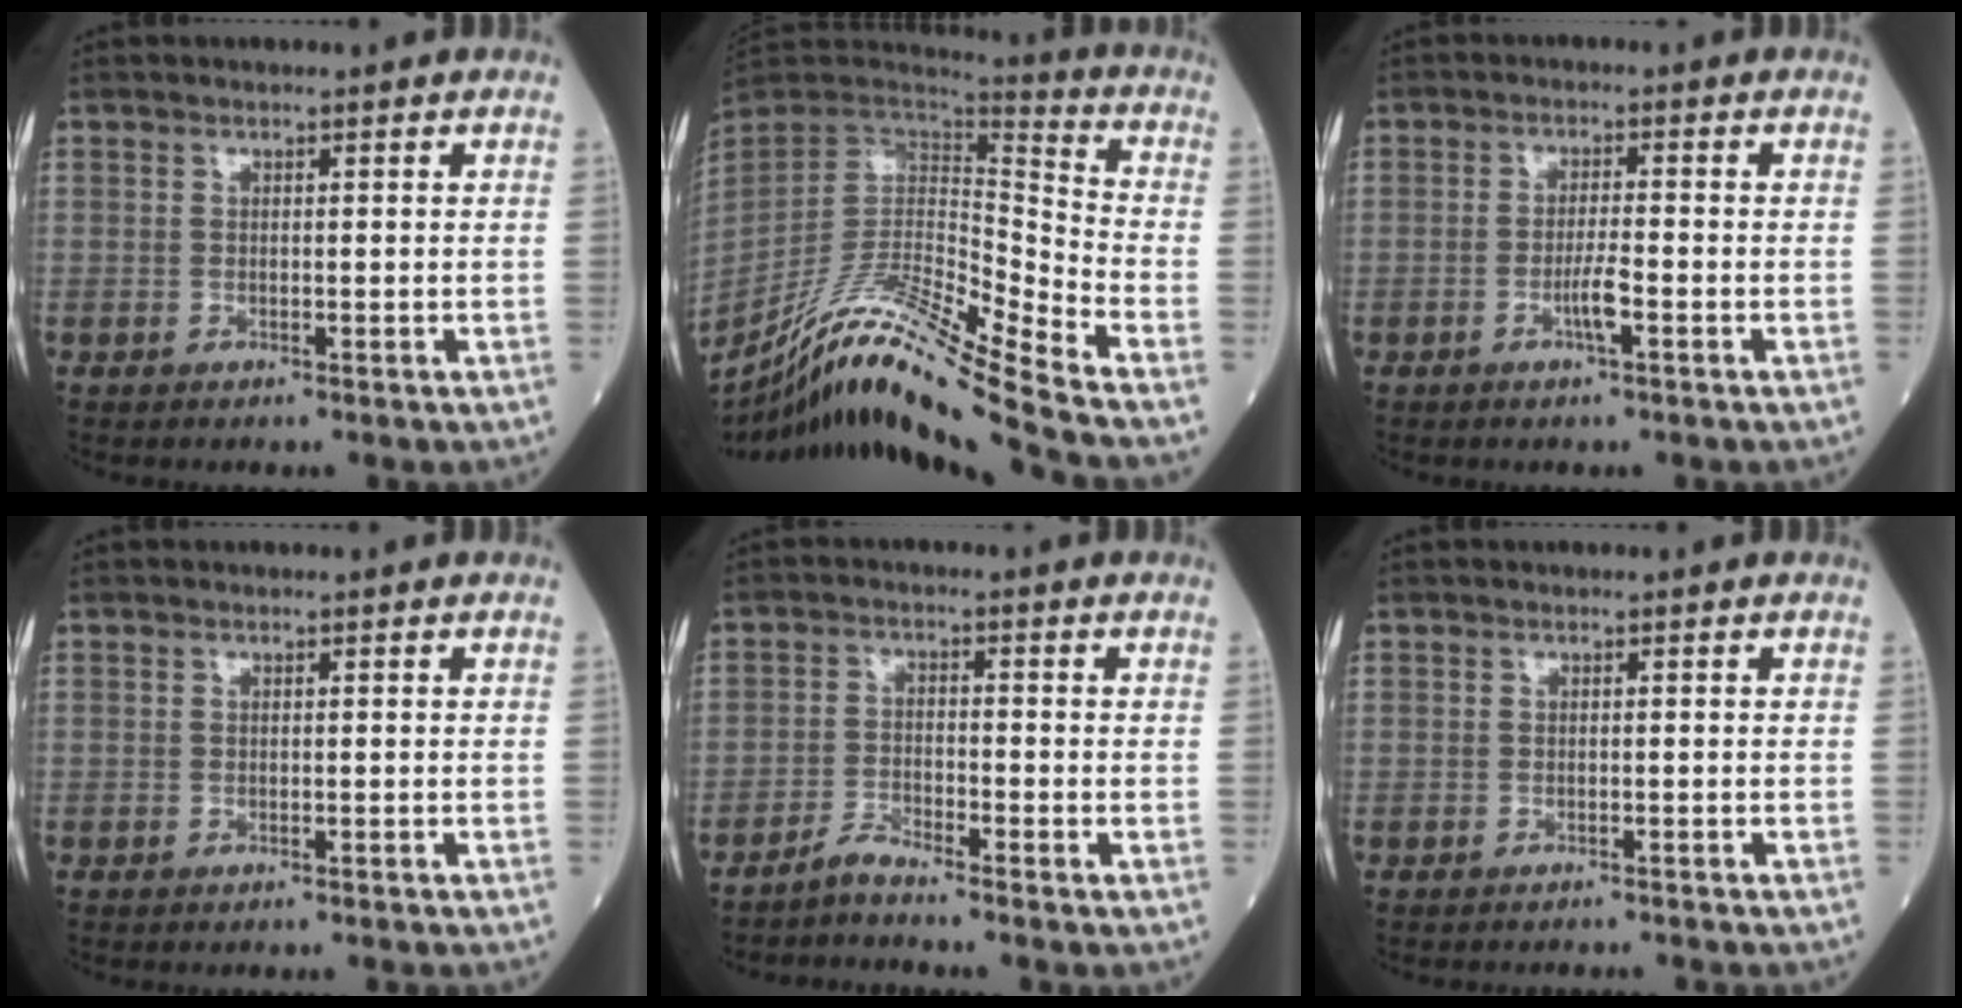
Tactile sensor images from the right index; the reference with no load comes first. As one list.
[{"total": 20.8, "force": [-17.2, -1.9, 11.4], "torque": [-0.222, -0.016, -0.312]}, {"total": 3.1, "force": [-1.4, 0.1, 2.8], "torque": [-0.054, -0.002, -0.028]}, {"total": 1.2, "force": [-1.2, -0.3, 0.3], "torque": [-0.002, 0.000, -0.015]}, {"total": 2.7, "force": [-2.6, -0.6, 0.4], "torque": [-0.012, -0.016, -0.053]}, {"total": 3.4, "force": [-3.2, 1.0, 0.2], "torque": [0.006, -0.005, -0.044]}]